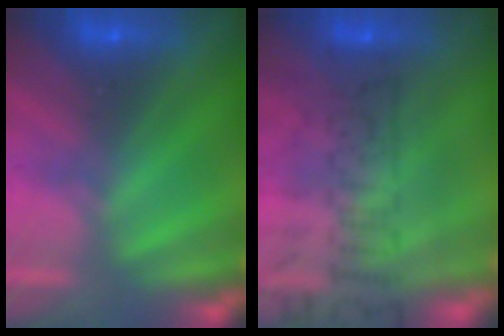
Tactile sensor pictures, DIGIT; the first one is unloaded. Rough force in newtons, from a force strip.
{"total": 7.9}